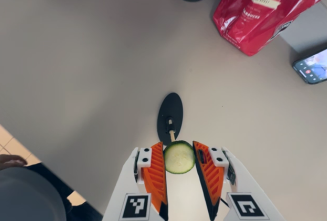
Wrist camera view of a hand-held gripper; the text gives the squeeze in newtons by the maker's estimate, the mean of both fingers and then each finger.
{"total": 8.5, "left": 9.0, "right": 8.1}